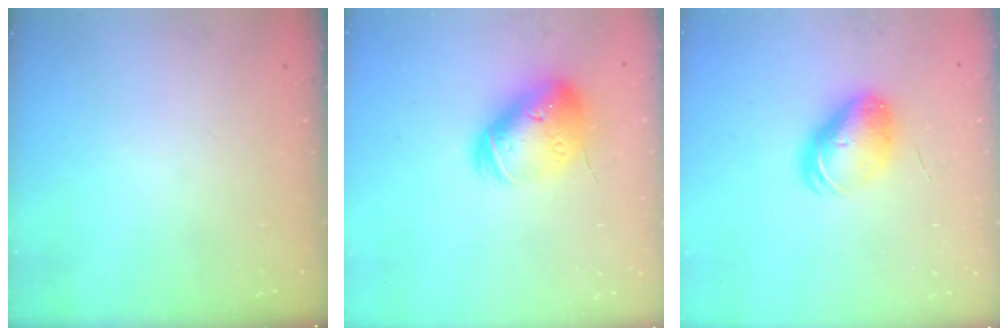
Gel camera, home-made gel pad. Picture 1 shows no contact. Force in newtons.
{"total": 19.6, "press": 19.4, "slide": 2.8}
{"total": 9.2, "press": 9.1, "slide": 1.6}